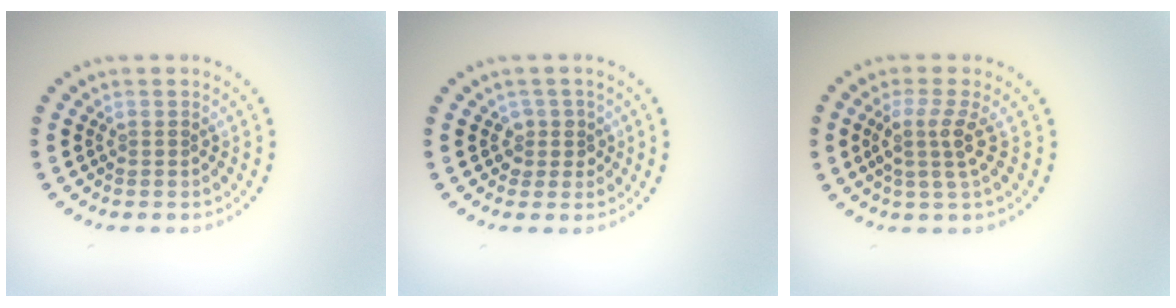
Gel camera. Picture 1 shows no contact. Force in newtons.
{"total": 1.6, "press": 1.3, "slide": 1.0}
{"total": 2.7, "press": 2.0, "slide": 1.8}